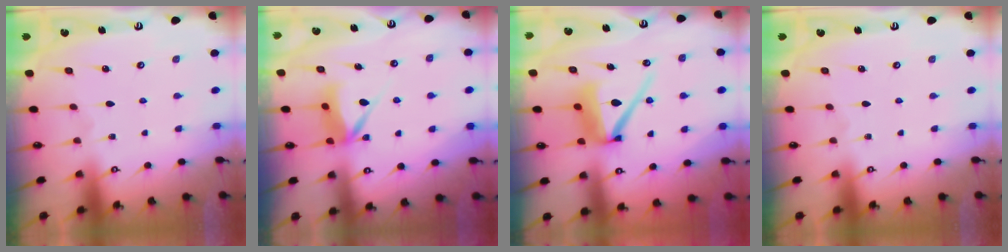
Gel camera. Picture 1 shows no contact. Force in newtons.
{"total": 6.7, "press": 6.7, "slide": 0.7}
{"total": 11.4, "press": 11.4, "slide": 1.3}
{"total": 0.0}